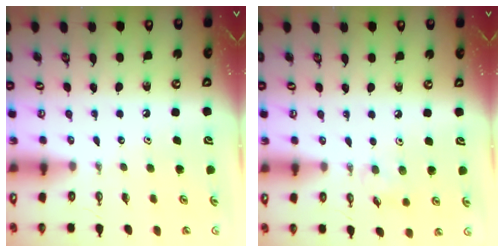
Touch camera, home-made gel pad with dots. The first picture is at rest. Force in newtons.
{"total": 5.7, "press": 5.5, "slide": 1.4}